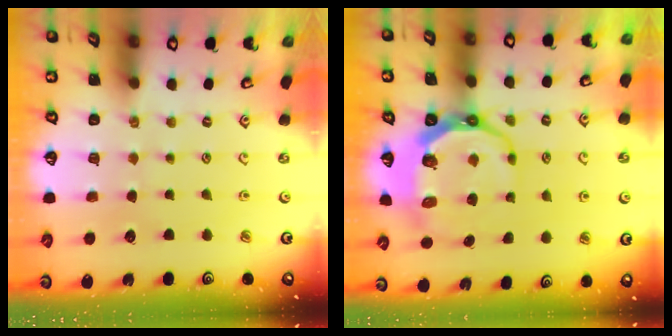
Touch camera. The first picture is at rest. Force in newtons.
{"total": 10.3, "press": 9.4, "slide": 4.1}